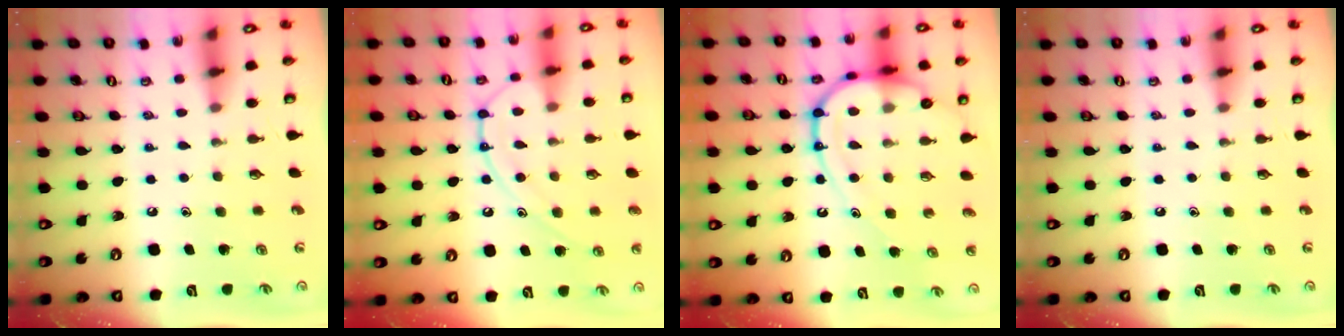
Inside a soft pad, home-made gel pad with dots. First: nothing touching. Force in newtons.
{"total": 13.5, "press": 13.4, "slide": 1.3}
{"total": 14.5, "press": 14.4, "slide": 1.2}
{"total": 0.0}